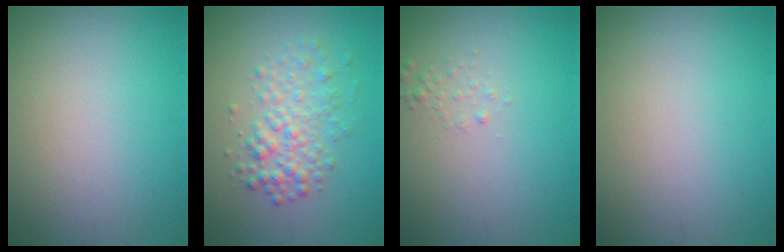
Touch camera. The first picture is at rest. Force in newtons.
{"total": 3.2, "press": 3.2, "slide": 0.1}
{"total": 0.8, "press": 0.8, "slide": 0.1}
{"total": 0.0}